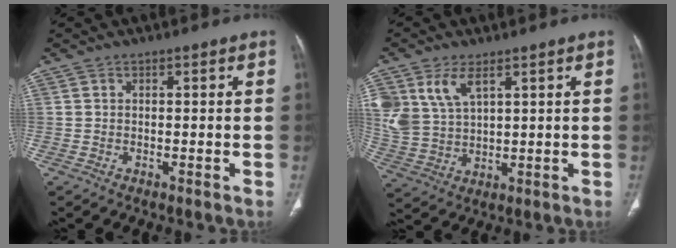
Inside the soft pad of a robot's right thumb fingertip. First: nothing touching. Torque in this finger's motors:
{"motor_torque": [-0.40, 0.61, 0.42, 0.46, 0.23]}